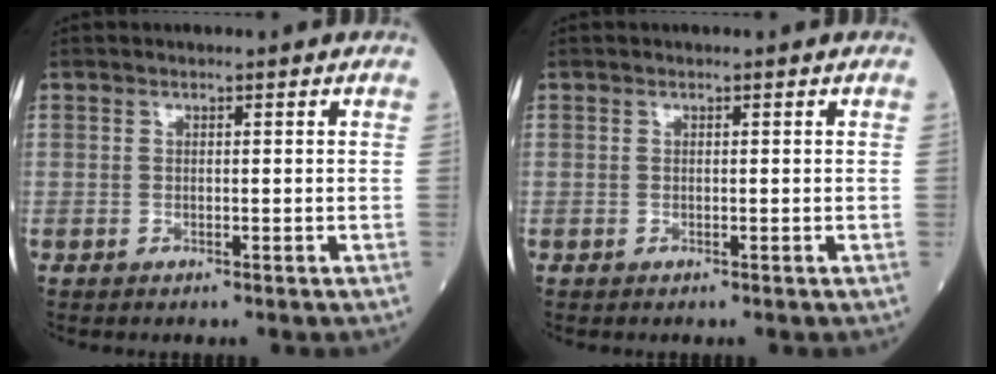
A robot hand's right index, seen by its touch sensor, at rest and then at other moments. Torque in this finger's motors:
{"motor_torque": [0.04, 0.00, -0.02, 0.00]}